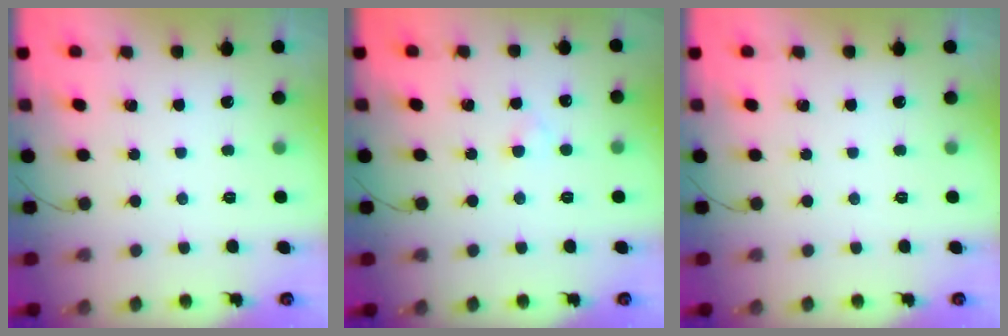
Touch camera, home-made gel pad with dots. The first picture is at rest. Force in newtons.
{"total": 1.7, "press": 1.4, "slide": 0.8}
{"total": 0.0}